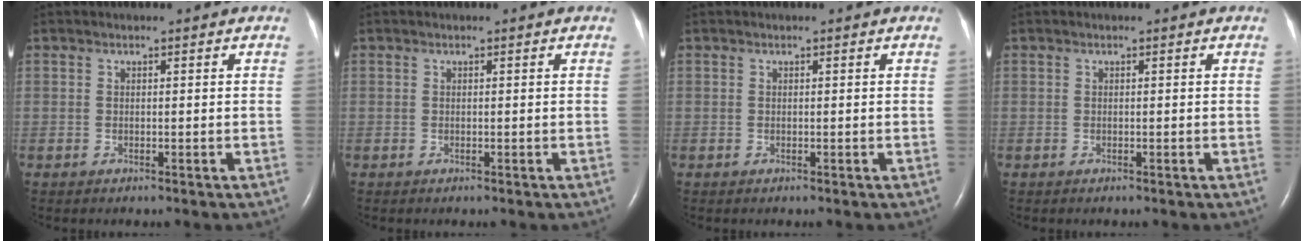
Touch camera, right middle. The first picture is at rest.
{"total": 0.0}
{"total": 0.0}
{"total": 0.0}